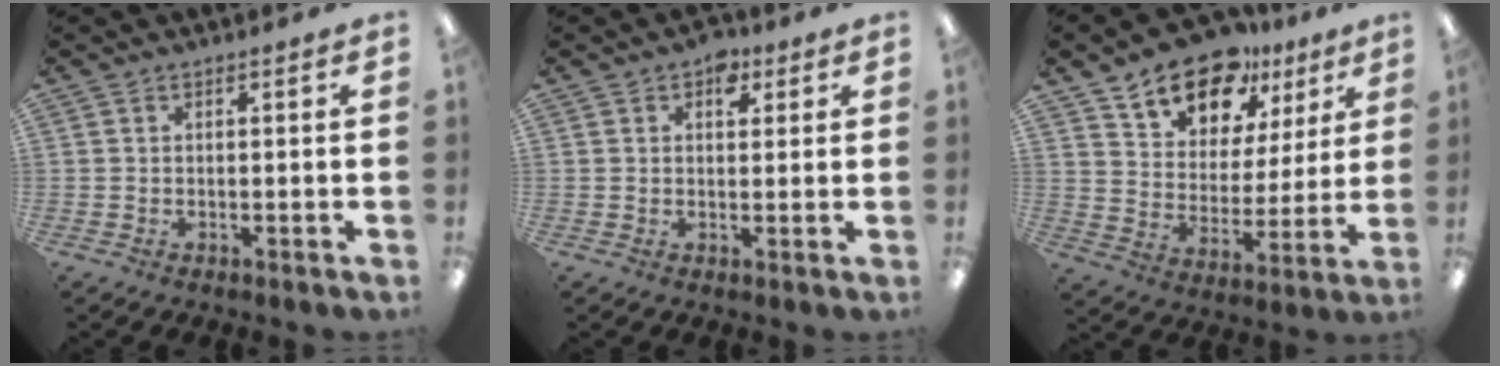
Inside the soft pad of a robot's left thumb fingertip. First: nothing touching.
{"total": 4.5, "force": [2.2, 2.8, 2.7], "torque": [-0.018, -0.007, 0.030]}
{"total": 15.2, "force": [11.5, 8.5, 5.2], "torque": [-0.091, -0.073, 0.210]}